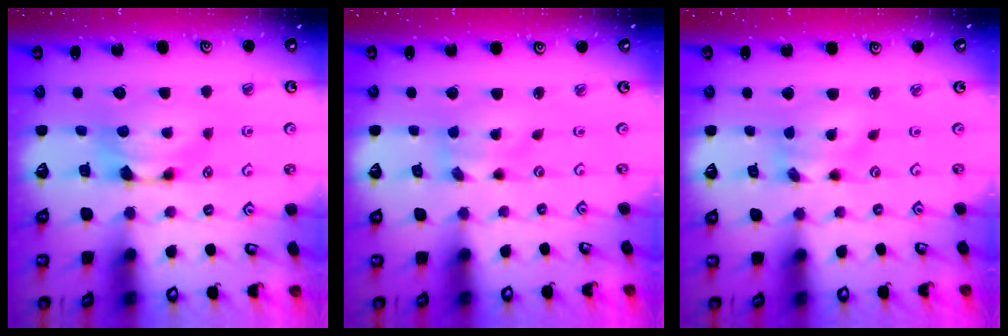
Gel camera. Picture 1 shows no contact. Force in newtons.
{"total": 2.0, "press": 1.7, "slide": 1.0}
{"total": 1.2, "press": 0.0, "slide": 1.2}